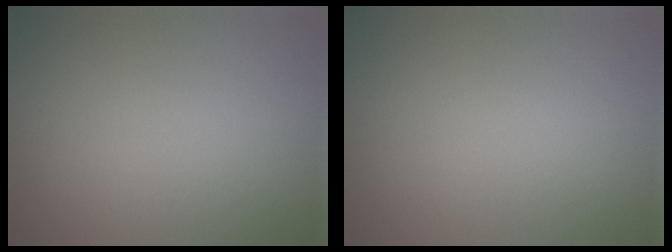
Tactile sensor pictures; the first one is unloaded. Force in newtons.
{"total": 0.0}